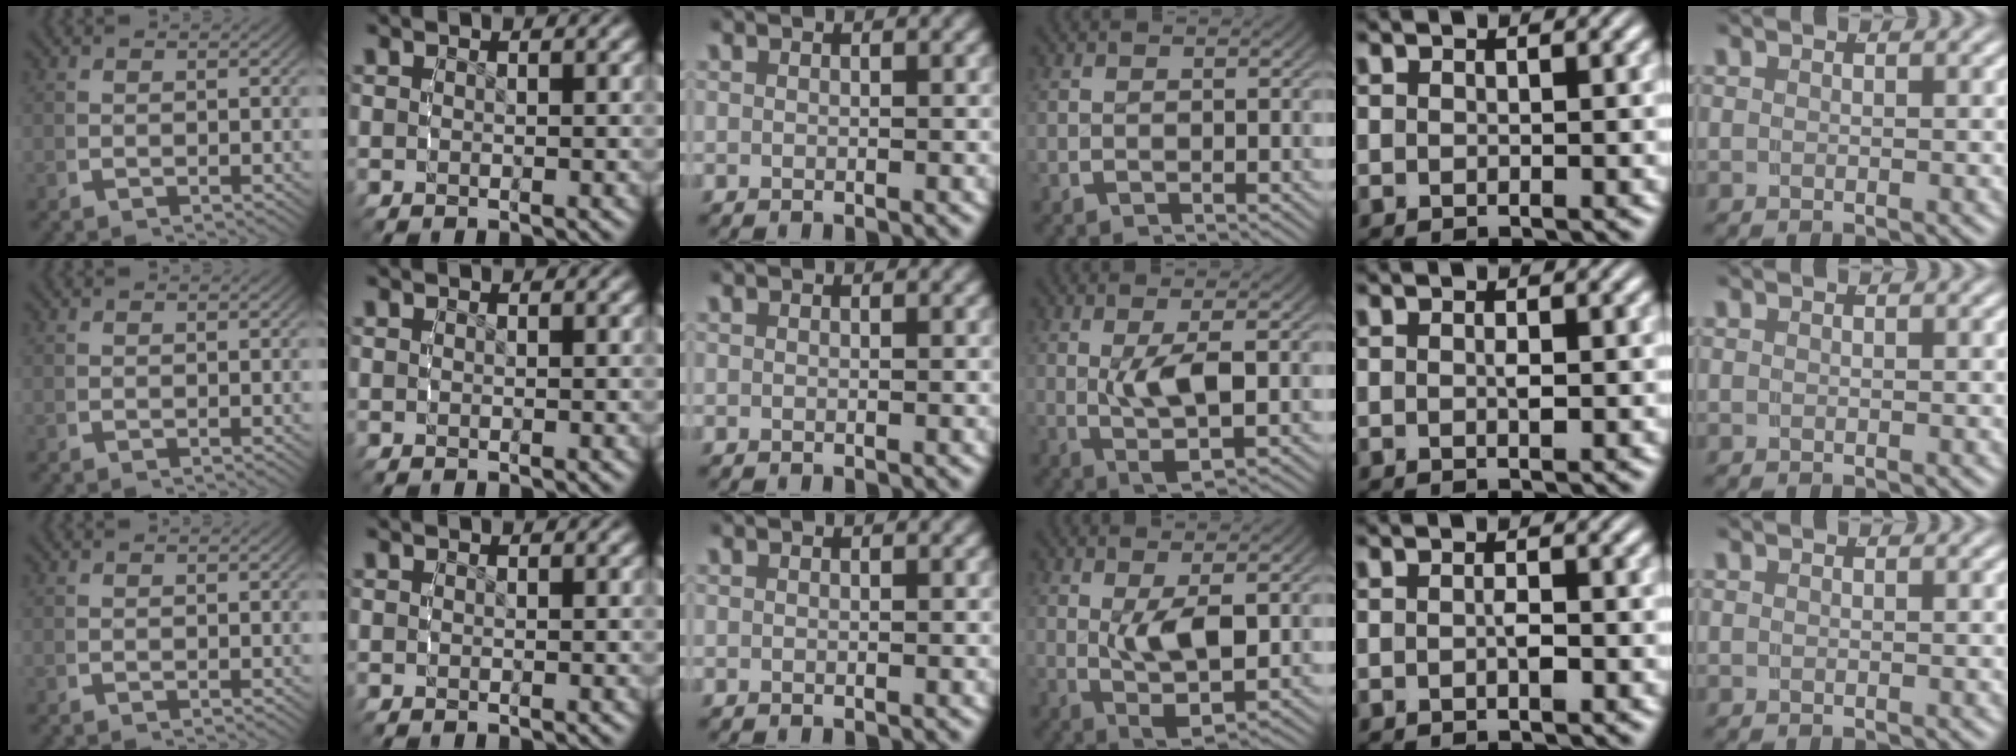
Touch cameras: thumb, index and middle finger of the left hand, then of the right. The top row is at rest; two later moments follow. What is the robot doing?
{"motion": "grasp_and_lifting", "object": "camera"}